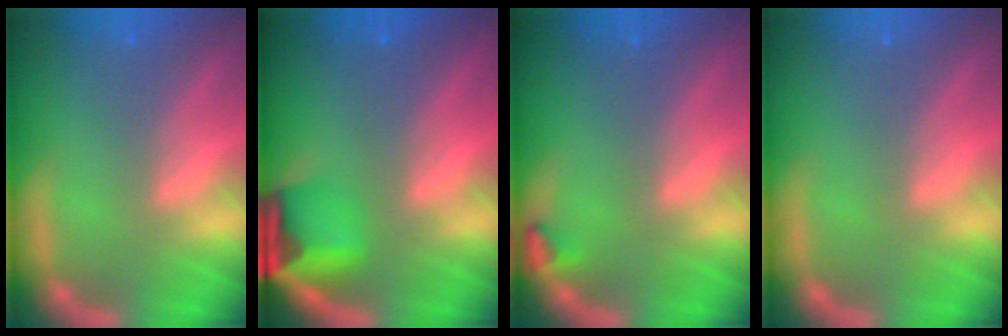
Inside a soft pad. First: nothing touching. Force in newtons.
{"total": 4.9}
{"total": 0.9}
{"total": 0.0}